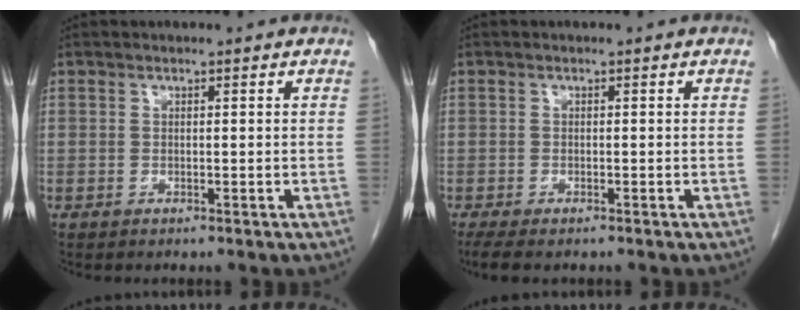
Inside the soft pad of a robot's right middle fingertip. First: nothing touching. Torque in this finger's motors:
{"motor_torque": [0.39, -0.27, 0.02, 0.00]}